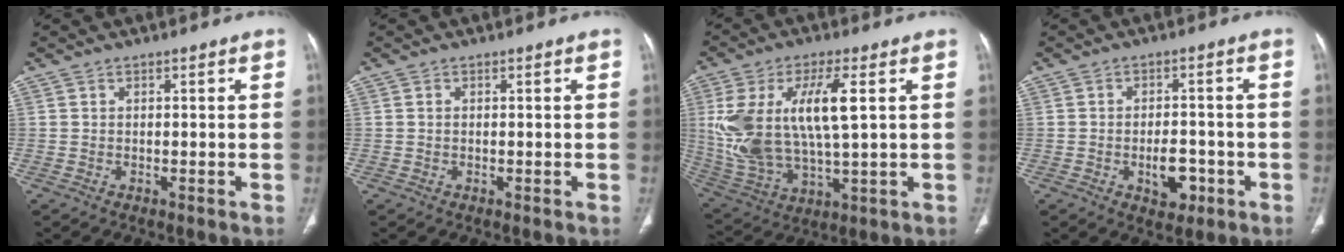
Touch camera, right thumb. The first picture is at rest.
{"total": 0.0}
{"total": 19.0, "force": [3.6, 7.6, 17.0], "torque": [-0.353, -0.005, 0.078]}
{"total": 5.8, "force": [-2.1, 3.5, 4.2], "torque": [-0.044, 0.012, -0.027]}